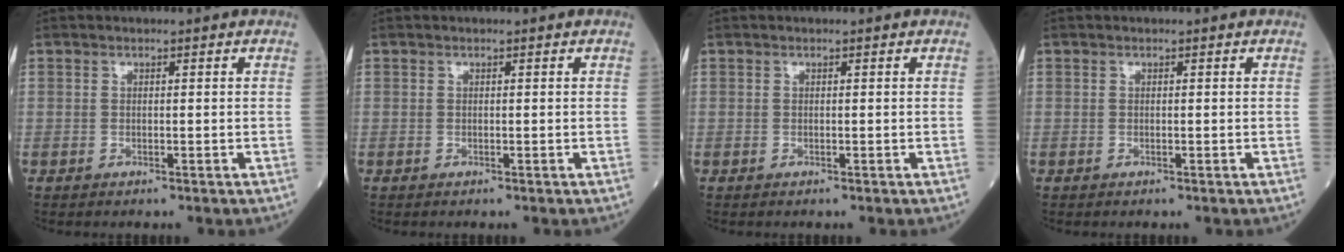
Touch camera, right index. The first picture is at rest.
{"total": 0.0}
{"total": 0.0}
{"total": 0.0}